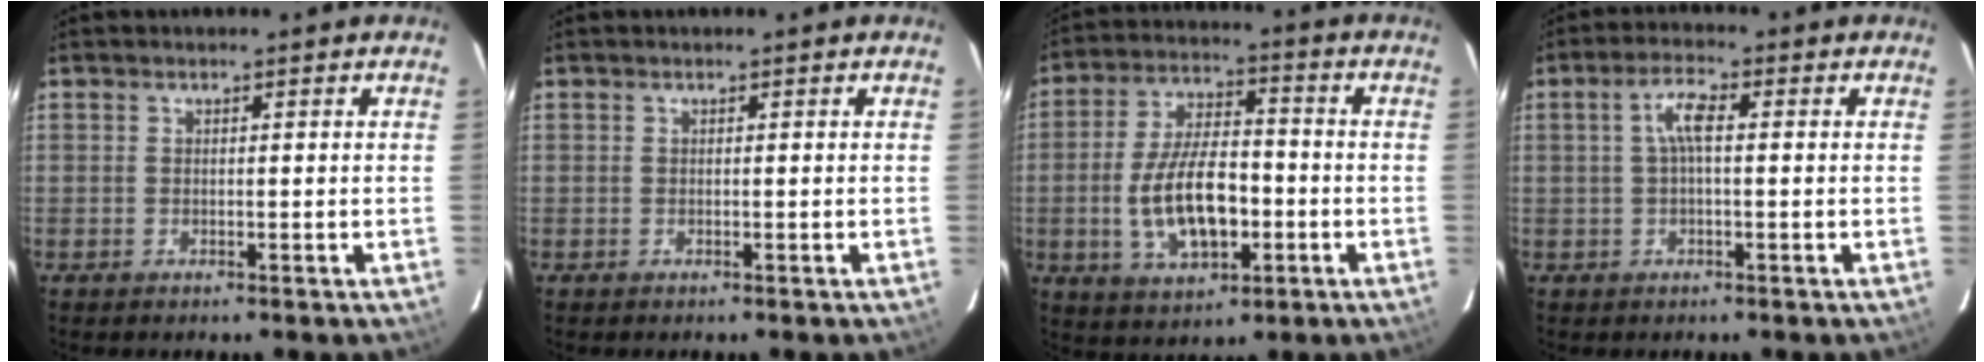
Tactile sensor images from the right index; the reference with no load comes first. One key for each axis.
{"total": 0.0}
{"total": 14.0, "fx": -3.1, "fy": 6.7, "fz": 11.9, "tx": -0.234, "ty": 0.005, "tz": -0.044}
{"total": 4.1, "fx": 0.4, "fy": 1.0, "fz": 3.9, "tx": -0.075, "ty": 0.011, "tz": 0.009}